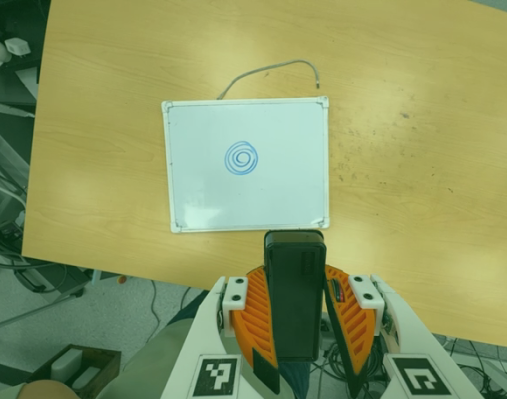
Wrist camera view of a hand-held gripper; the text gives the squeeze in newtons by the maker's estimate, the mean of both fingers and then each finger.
{"total": 8.6, "left": 7.4, "right": 9.8}